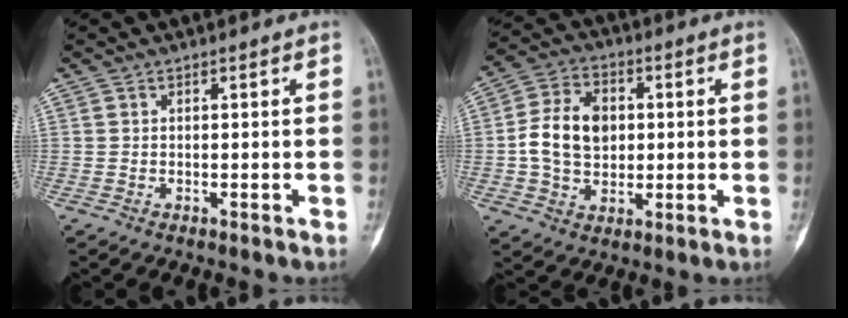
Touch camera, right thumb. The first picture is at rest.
{"total": 11.7, "force": [0.5, 8.6, 7.9], "torque": [-0.121, 0.011, 0.006]}